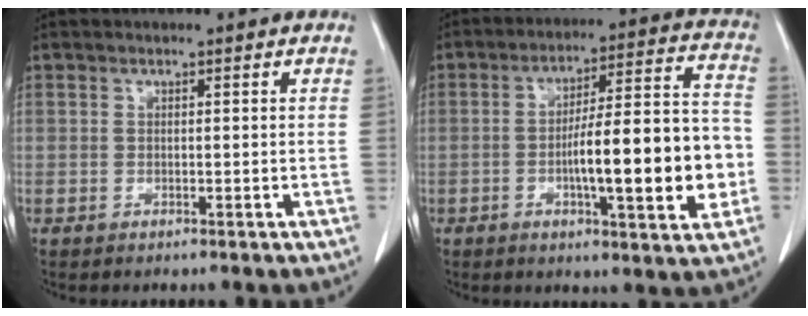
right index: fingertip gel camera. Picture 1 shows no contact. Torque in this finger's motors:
{"motor_torque": [1.33, -0.81, 0.43, 0.17]}